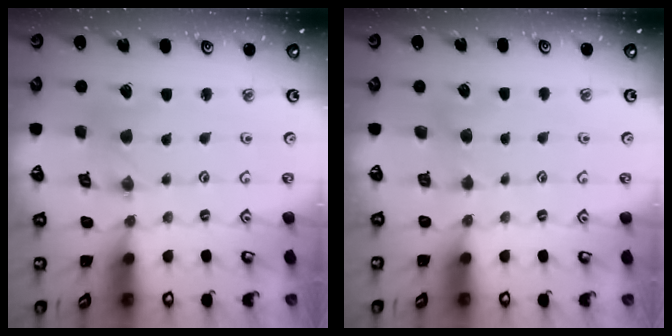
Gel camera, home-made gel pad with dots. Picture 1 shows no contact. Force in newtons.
{"total": 3.0, "press": 2.9, "slide": 0.5}